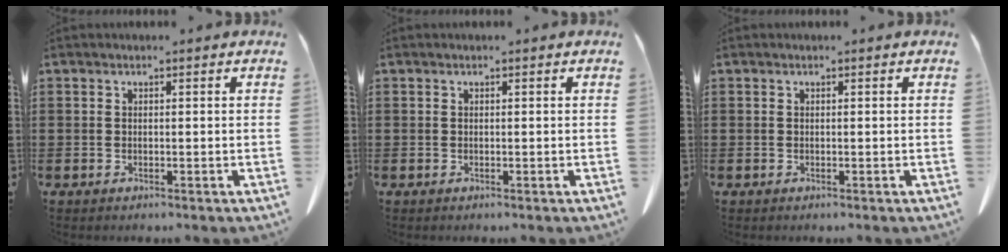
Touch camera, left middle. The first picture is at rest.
{"total": 0.0}
{"total": 0.0}